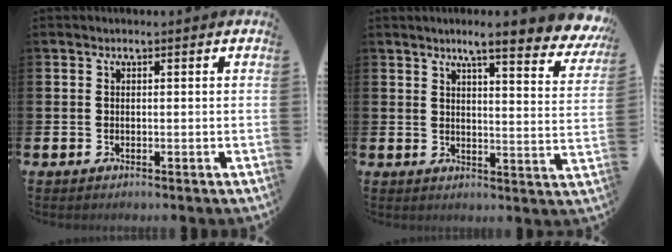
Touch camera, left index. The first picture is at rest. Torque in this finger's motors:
{"motor_torque": [0.96, -0.90, 0.69, 0.19]}